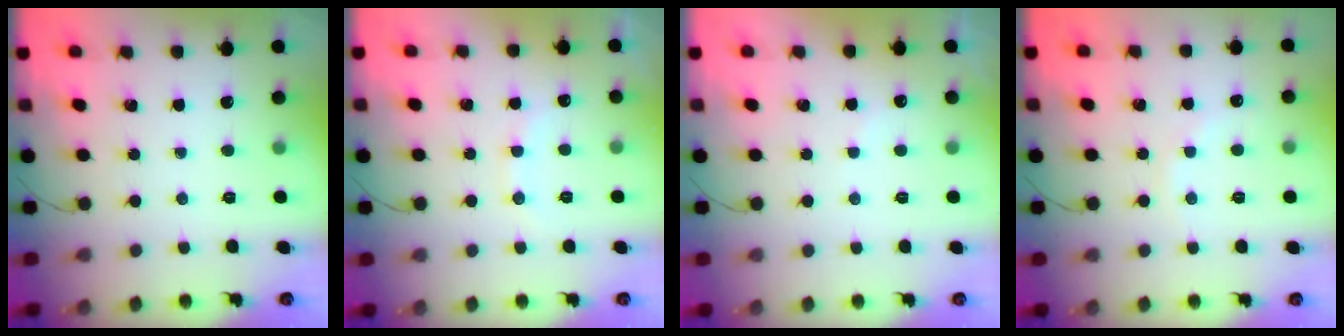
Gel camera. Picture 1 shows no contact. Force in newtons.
{"total": 8.2, "press": 8.1, "slide": 1.3}
{"total": 5.2, "press": 5.1, "slide": 0.8}
{"total": 4.0, "press": 3.8, "slide": 1.4}